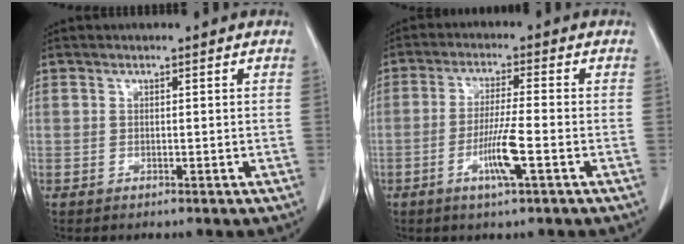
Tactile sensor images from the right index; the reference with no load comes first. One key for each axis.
{"total": 6.5, "fx": -2.5, "fy": -0.2, "fz": 6.0, "tx": -0.115, "ty": -0.010, "tz": -0.047}